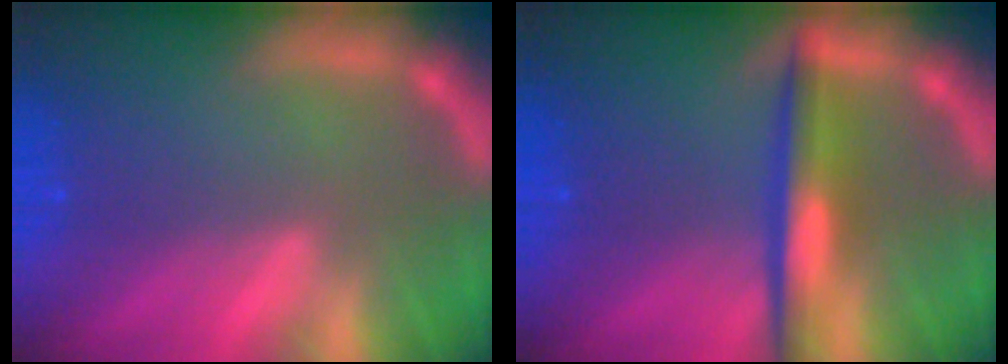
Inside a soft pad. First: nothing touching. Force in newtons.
{"total": 4.5}